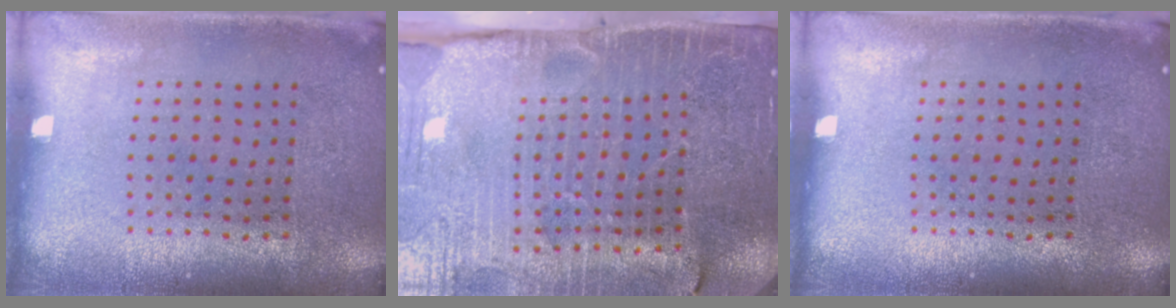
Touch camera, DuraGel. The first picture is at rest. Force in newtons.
{"total": 3.8, "press": 3.7, "slide": 0.9}
{"total": 0.0}